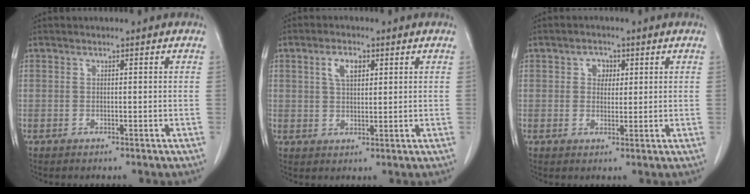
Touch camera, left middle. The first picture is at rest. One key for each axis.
{"total": 3.8, "fx": 1.7, "fy": 1.9, "fz": 2.9, "tx": -0.057, "ty": 0.005, "tz": 0.031}
{"total": 2.6, "fx": 1.0, "fy": 2.0, "fz": 1.4, "tx": -0.022, "ty": 0.003, "tz": 0.015}